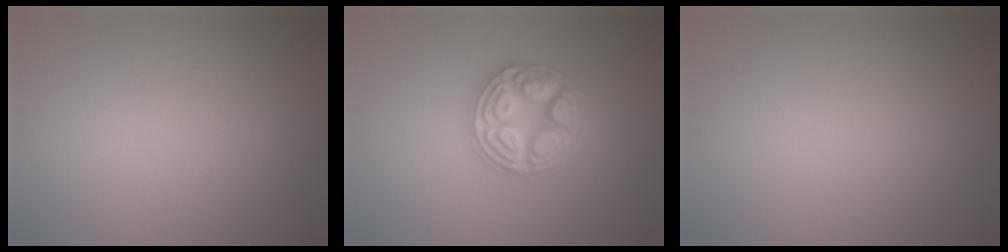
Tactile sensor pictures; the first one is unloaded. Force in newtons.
{"total": 4.9, "press": 4.8, "slide": 0.7}
{"total": 0.0}